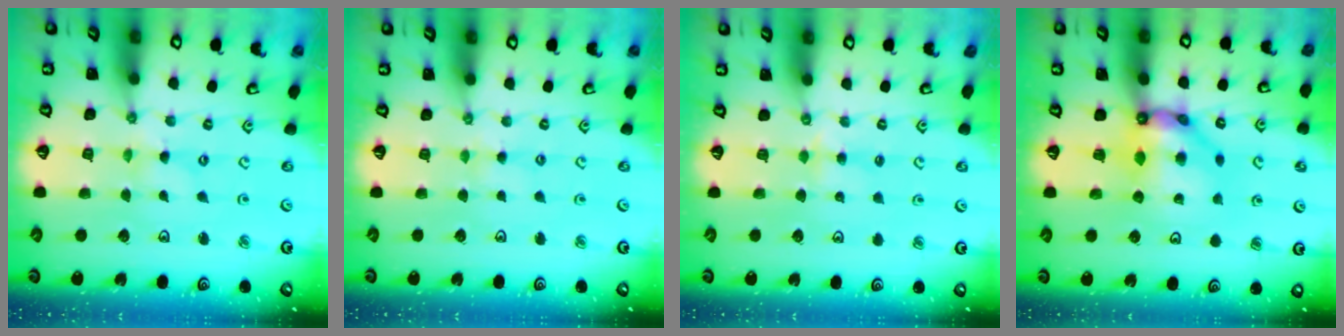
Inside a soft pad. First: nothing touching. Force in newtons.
{"total": 2.8, "press": 2.8, "slide": 0.3}
{"total": 2.6, "press": 2.5, "slide": 0.4}
{"total": 9.0, "press": 8.9, "slide": 0.6}